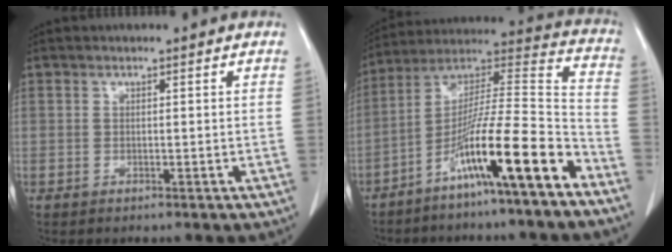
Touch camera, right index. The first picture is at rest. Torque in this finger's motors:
{"motor_torque": [1.43, -0.71, 0.76, 0.21]}